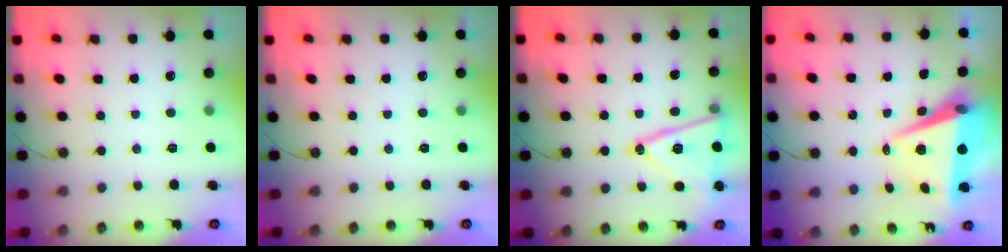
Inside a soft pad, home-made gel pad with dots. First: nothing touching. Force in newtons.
{"total": 0.0}
{"total": 15.6, "press": 15.1, "slide": 3.8}
{"total": 9.3, "press": 8.4, "slide": 4.0}